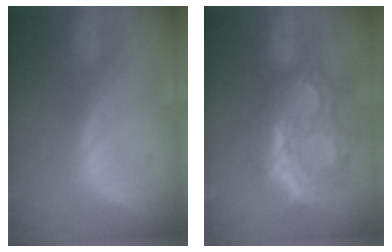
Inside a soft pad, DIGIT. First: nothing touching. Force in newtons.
{"total": 12.1, "press": 10.8, "slide": 5.4}